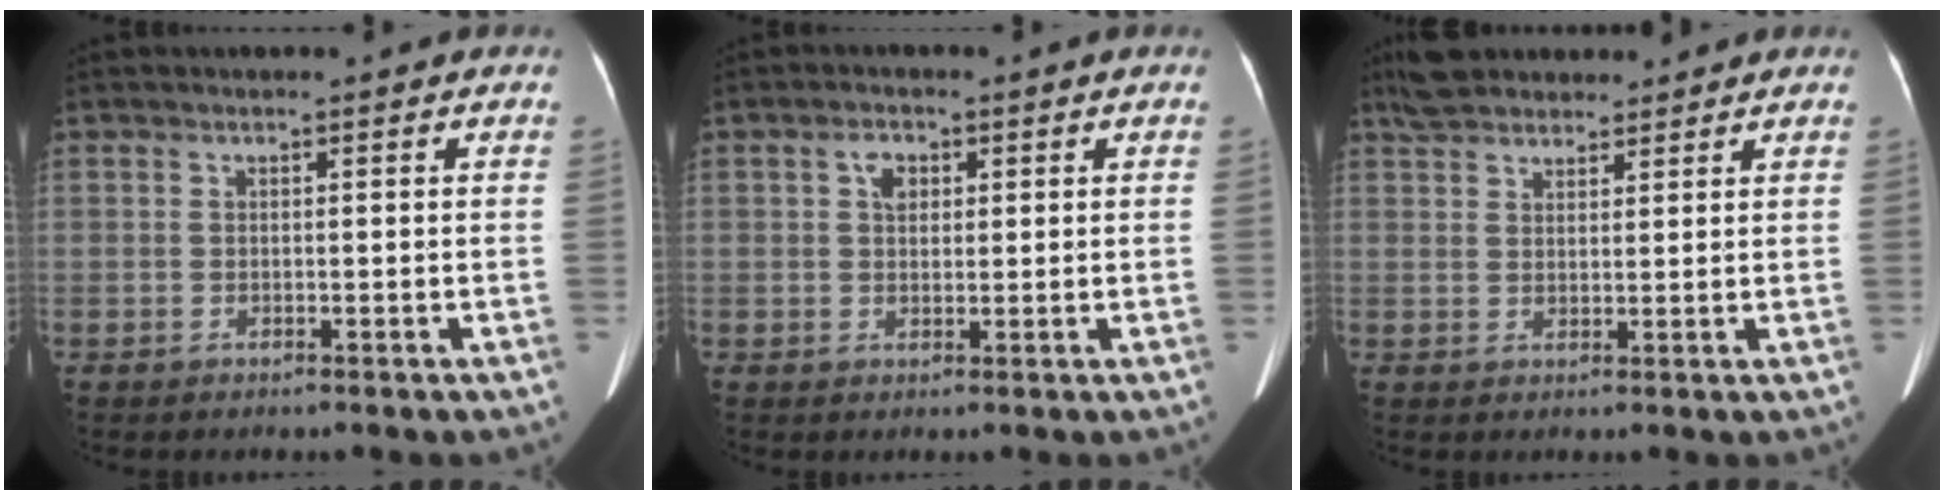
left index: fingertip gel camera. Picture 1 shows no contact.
{"total": 2.6, "force": [1.0, 1.8, 1.7], "torque": [-0.030, 0.012, 0.016]}
{"total": 8.1, "force": [7.0, 2.8, 3.1], "torque": [-0.053, 0.033, 0.127]}